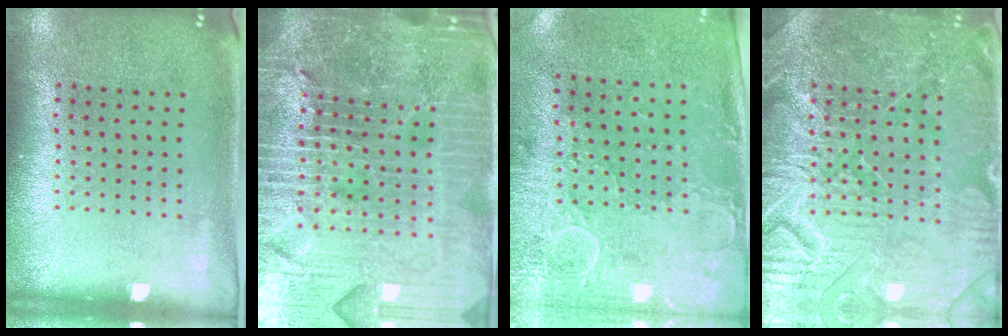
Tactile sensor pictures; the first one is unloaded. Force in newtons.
{"total": 6.7, "press": 5.9, "slide": 3.2}
{"total": 3.0, "press": 2.4, "slide": 1.7}
{"total": 4.8, "press": 4.8, "slide": 0.6}